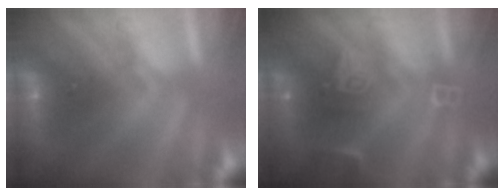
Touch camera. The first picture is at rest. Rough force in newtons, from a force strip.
{"total": 2.4}